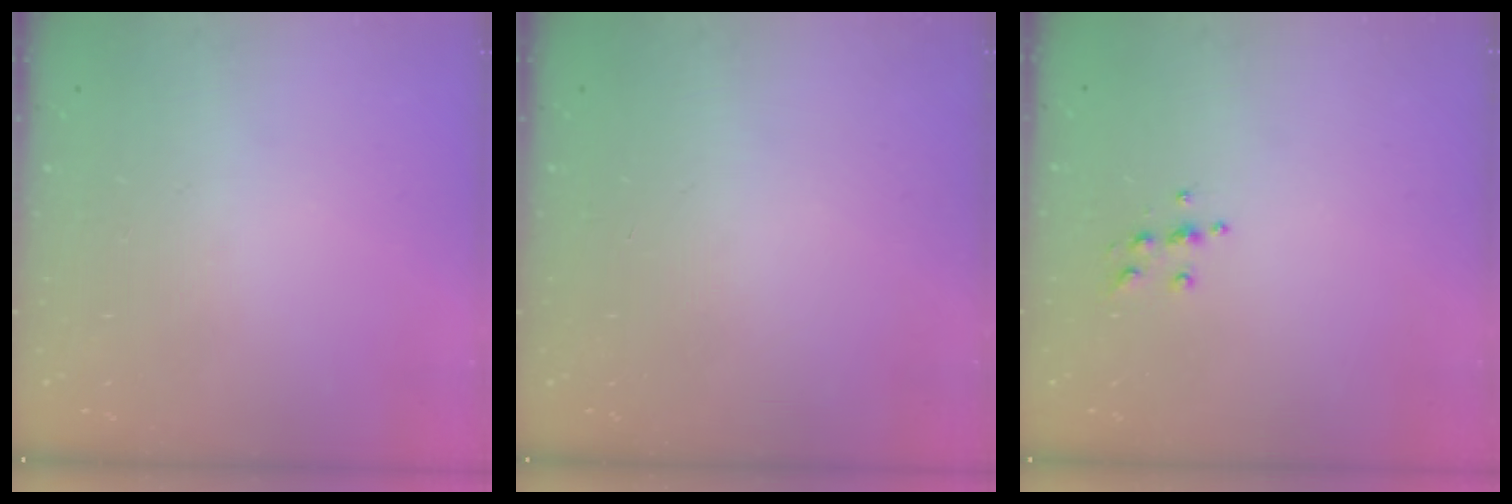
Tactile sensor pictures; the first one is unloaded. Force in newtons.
{"total": 0.0}
{"total": 4.3, "press": 4.3, "slide": 0.6}